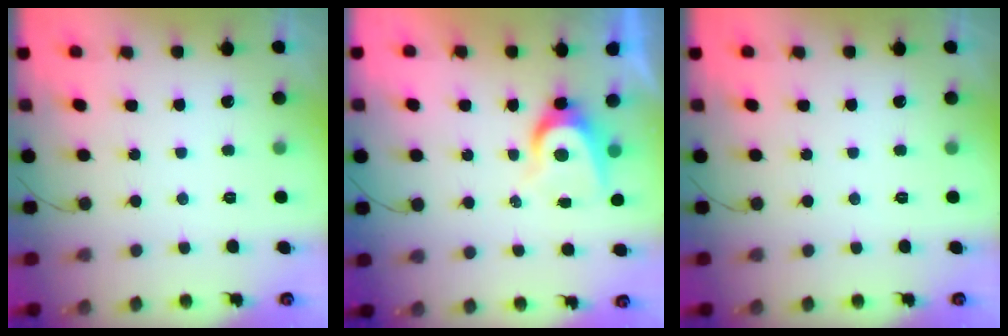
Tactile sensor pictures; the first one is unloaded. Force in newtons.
{"total": 6.8, "press": 6.8, "slide": 0.4}
{"total": 0.0}